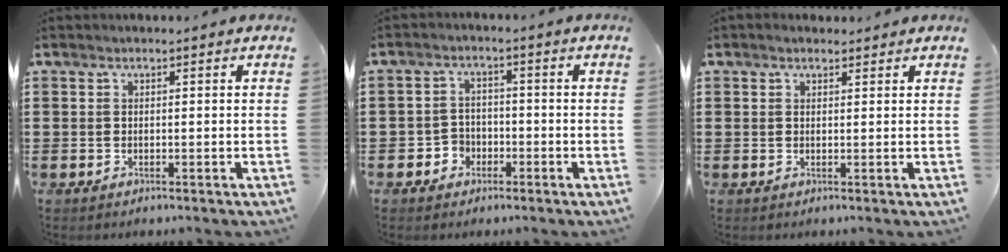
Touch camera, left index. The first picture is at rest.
{"total": 3.0, "force": [-1.8, 2.3, 0.5], "torque": [-0.019, 0.006, -0.041]}
{"total": 0.9, "force": [0.8, 0.4, 0.2], "torque": [-0.005, 0.003, 0.016]}